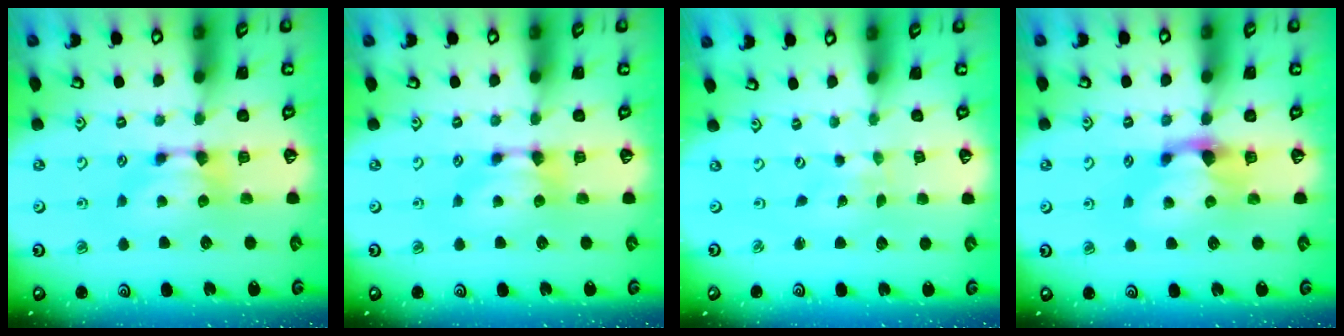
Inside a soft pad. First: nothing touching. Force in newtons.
{"total": 0.0}
{"total": 6.8, "press": 6.8, "slide": 0.4}
{"total": 1.6, "press": 1.2, "slide": 1.1}